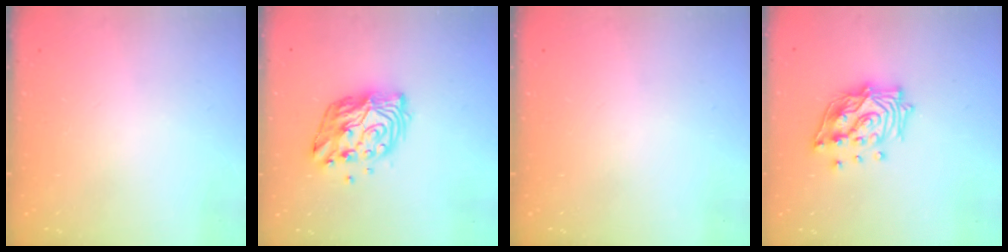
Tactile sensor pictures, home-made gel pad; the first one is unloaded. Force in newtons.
{"total": 11.7, "press": 11.7, "slide": 1.1}
{"total": 0.0}
{"total": 17.3, "press": 17.1, "slide": 2.3}